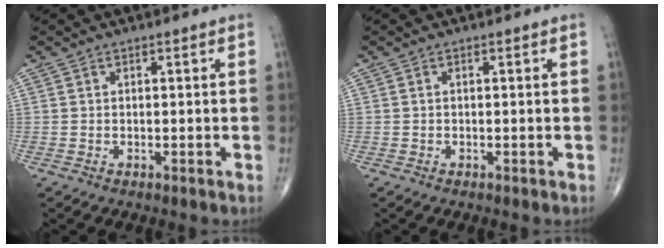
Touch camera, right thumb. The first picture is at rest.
{"total": 0.0}